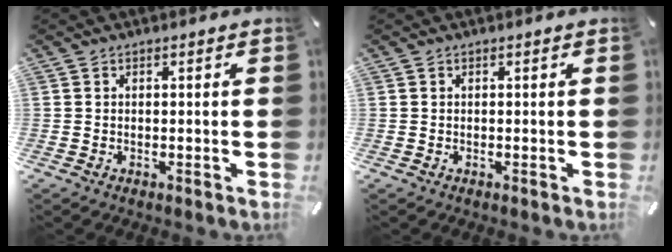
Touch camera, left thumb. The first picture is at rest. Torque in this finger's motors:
{"motor_torque": [-0.04, -0.04, 0.05, 0.02, 0.00]}